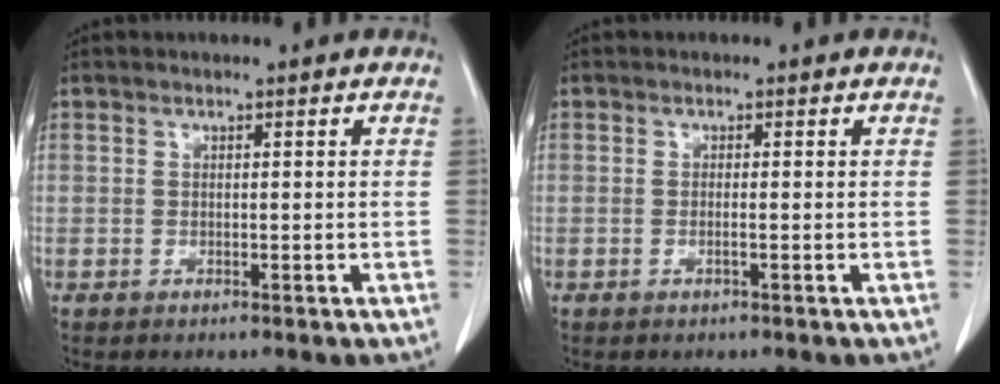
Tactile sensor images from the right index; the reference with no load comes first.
{"total": 0.7, "force": [-0.3, -0.1, 0.6], "torque": [-0.014, 0.000, -0.006]}